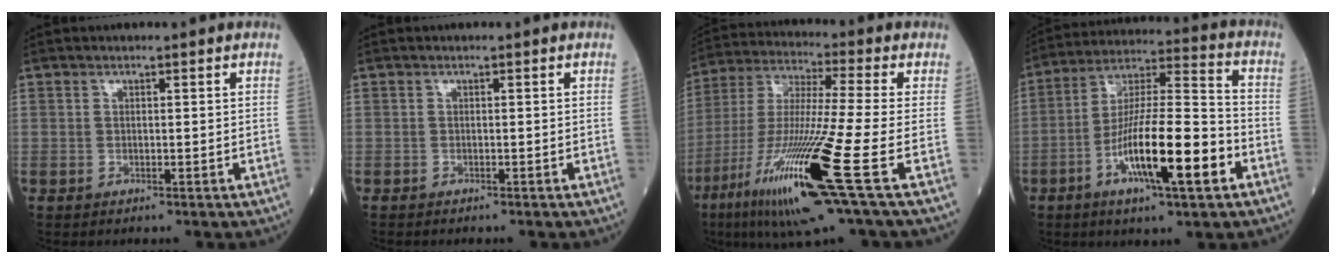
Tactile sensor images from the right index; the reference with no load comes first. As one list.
[{"total": 0.8, "force": [-0.7, 0.1, 0.3], "torque": [-0.009, -0.002, -0.011]}, {"total": 20.2, "force": [-8.4, -0.6, 18.4], "torque": [-0.373, -0.048, -0.162]}, {"total": 16.4, "force": [-6.1, 2.2, 15.1], "torque": [-0.274, -0.005, -0.107]}]